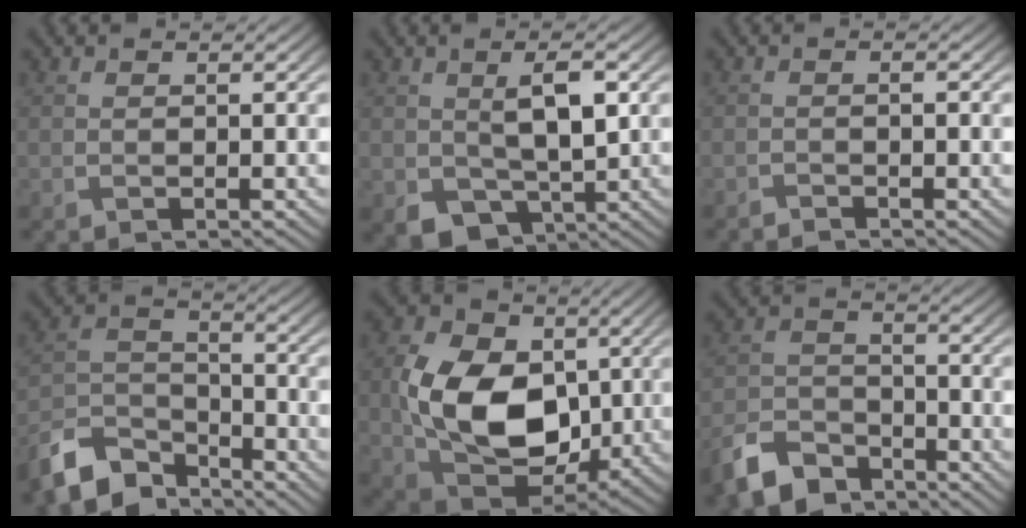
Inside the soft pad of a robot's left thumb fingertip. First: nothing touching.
{"total": 7.2, "force": [-0.4, 4.4, 5.7], "torque": [-0.106, -0.011, 0.005]}
{"total": 1.2, "force": [-1.2, -0.1, 0.3], "torque": [-0.010, 0.002, -0.025]}
{"total": 10.3, "force": [-7.9, 4.8, 4.5], "torque": [-0.106, -0.011, -0.158]}
{"total": 13.8, "force": [-0.3, 9.3, 10.2], "torque": [-0.208, -0.005, -0.007]}
{"total": 8.7, "force": [-6.5, 4.4, 3.9], "torque": [-0.096, -0.017, -0.132]}